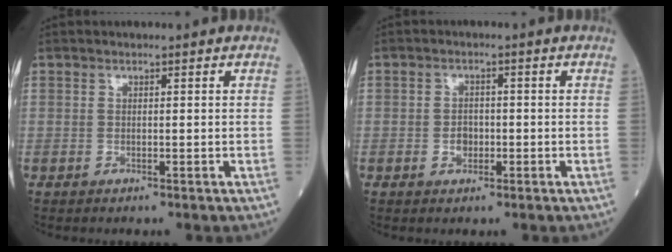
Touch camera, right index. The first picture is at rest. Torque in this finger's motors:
{"motor_torque": [-0.18, -0.10, -0.02, -0.01]}